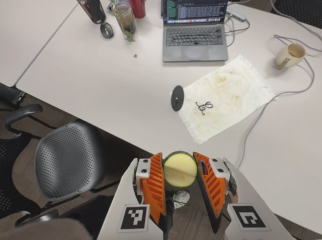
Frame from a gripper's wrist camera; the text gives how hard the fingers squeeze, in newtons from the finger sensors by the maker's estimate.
{"total": 8.3, "left": 8.0, "right": 8.5}